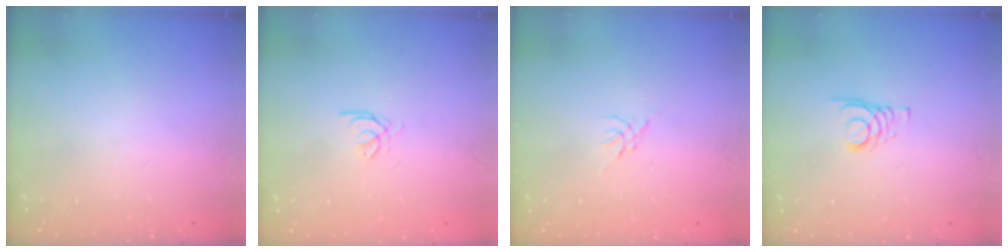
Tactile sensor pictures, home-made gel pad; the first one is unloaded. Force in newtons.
{"total": 0.7, "press": 0.6, "slide": 0.4}
{"total": 0.0}
{"total": 1.8, "press": 1.7, "slide": 0.1}